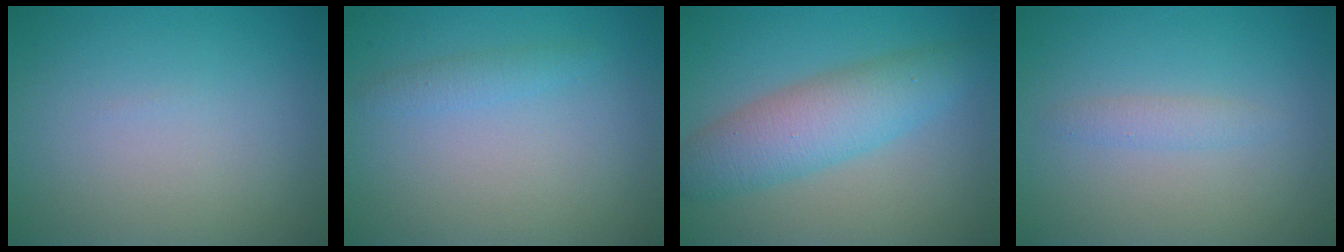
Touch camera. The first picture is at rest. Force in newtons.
{"total": 1.2, "press": 1.2, "slide": 0.1}
{"total": 5.5, "press": 5.5, "slide": 0.2}
{"total": 1.2, "press": 1.2, "slide": 0.0}